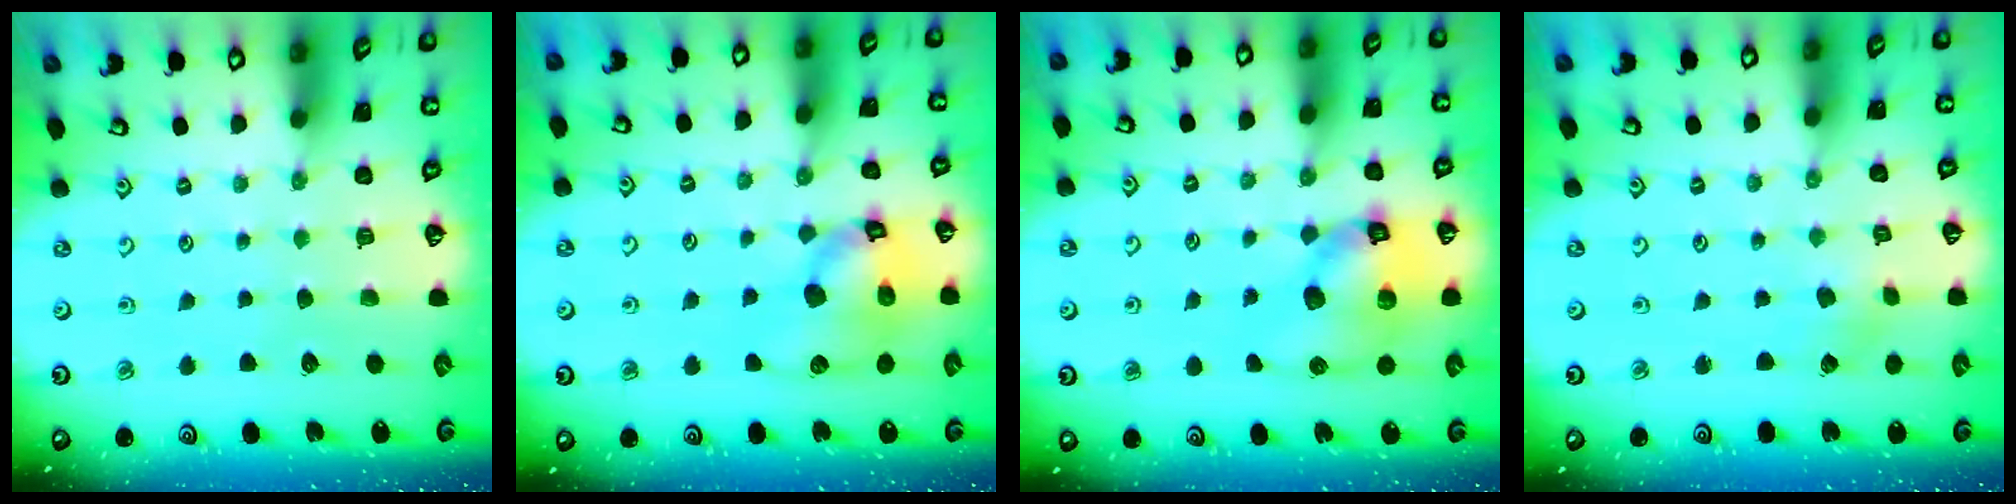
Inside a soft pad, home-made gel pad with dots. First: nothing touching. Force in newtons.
{"total": 14.3, "press": 14.2, "slide": 1.9}
{"total": 13.9, "press": 13.8, "slide": 2.1}
{"total": 1.5, "press": 1.5, "slide": 0.1}